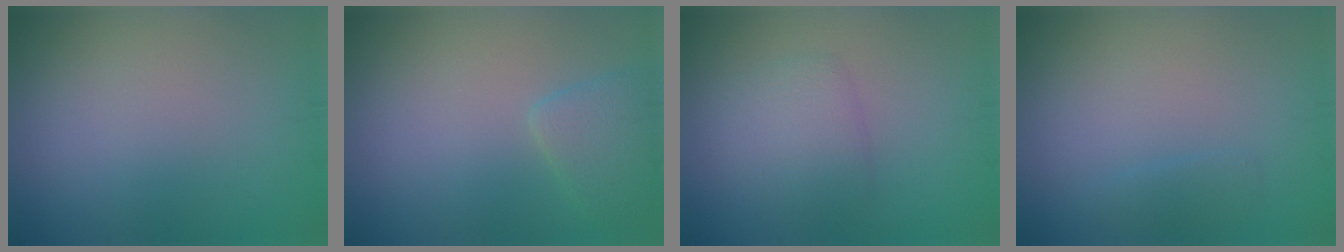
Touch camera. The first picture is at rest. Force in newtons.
{"total": 2.3, "press": 2.3, "slide": 0.2}
{"total": 2.4, "press": 2.4, "slide": 0.1}
{"total": 0.8, "press": 0.8, "slide": 0.0}